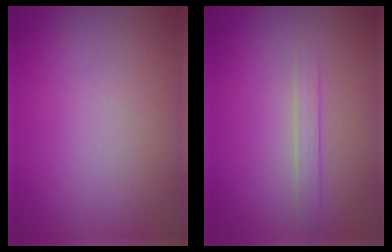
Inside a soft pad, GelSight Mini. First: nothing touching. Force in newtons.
{"total": 1.5, "press": 1.5, "slide": 0.1}